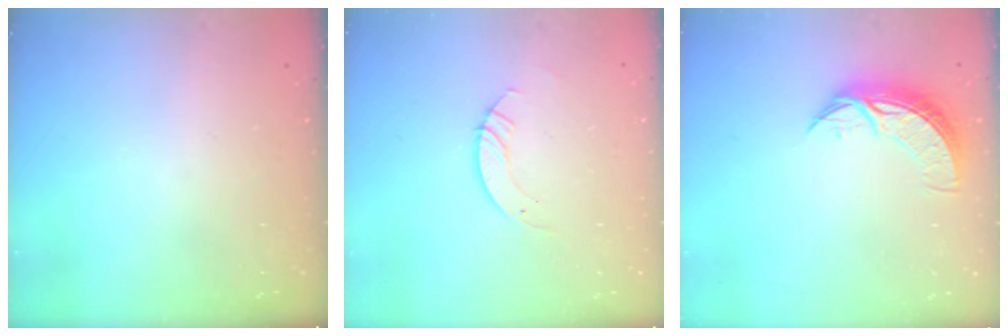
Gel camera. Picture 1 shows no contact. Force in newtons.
{"total": 3.5, "press": 3.5, "slide": 0.1}
{"total": 8.5, "press": 8.4, "slide": 0.6}